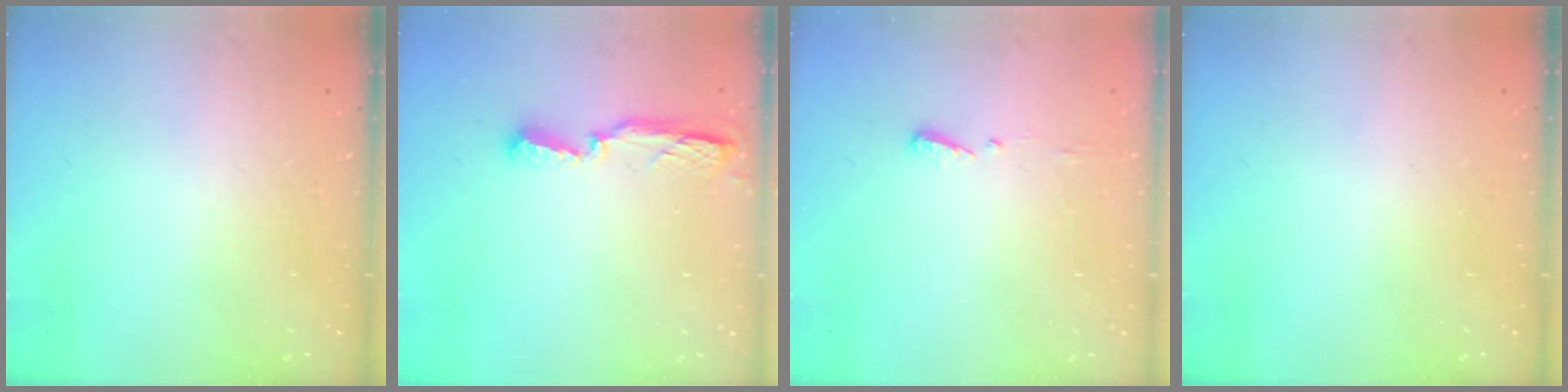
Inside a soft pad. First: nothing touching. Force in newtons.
{"total": 9.5, "press": 7.8, "slide": 5.5}
{"total": 4.0, "press": 3.9, "slide": 0.5}
{"total": 0.0}